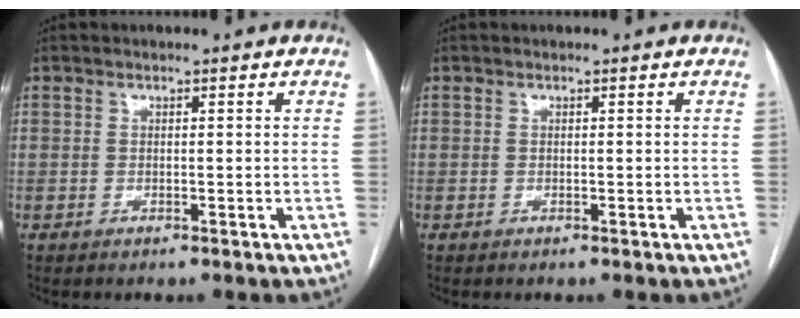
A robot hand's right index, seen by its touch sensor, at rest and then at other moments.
{"total": 0.0}